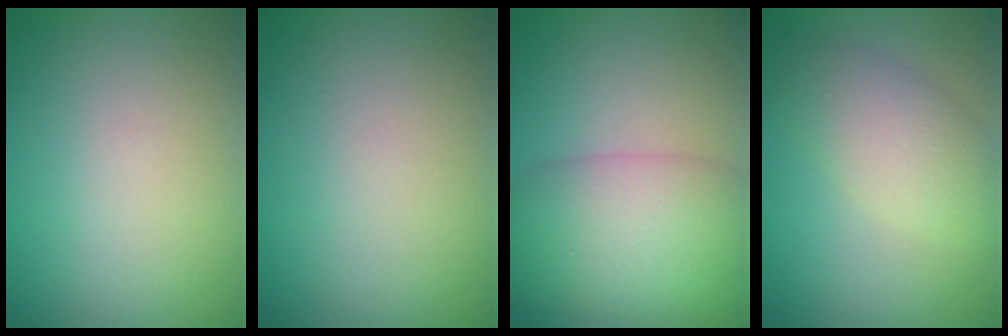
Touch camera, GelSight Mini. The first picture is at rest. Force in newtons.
{"total": 0.0}
{"total": 7.6, "press": 7.6, "slide": 0.2}
{"total": 4.3, "press": 4.3, "slide": 0.3}